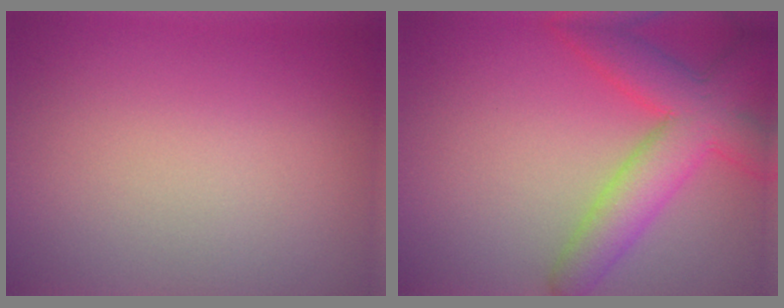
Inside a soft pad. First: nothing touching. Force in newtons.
{"total": 6.8, "press": 6.8, "slide": 0.3}